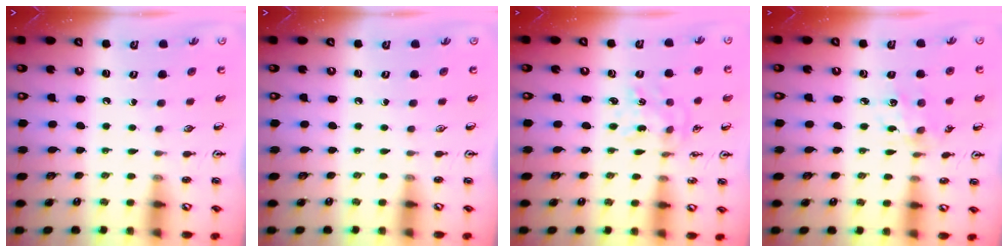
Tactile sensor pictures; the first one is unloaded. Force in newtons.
{"total": 0.0}
{"total": 1.7, "press": 1.7, "slide": 0.1}
{"total": 2.8, "press": 2.7, "slide": 0.7}